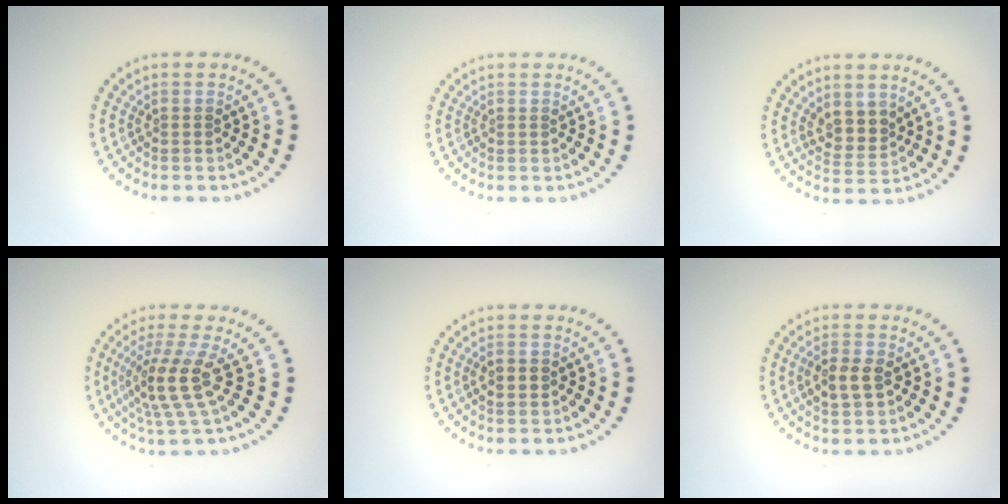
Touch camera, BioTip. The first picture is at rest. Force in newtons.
{"total": 0.0}
{"total": 2.4, "press": 2.2, "slide": 1.2}
{"total": 4.3, "press": 3.1, "slide": 3.0}
{"total": 2.0, "press": 2.0, "slide": 0.2}
{"total": 2.7, "press": 2.6, "slide": 0.3}